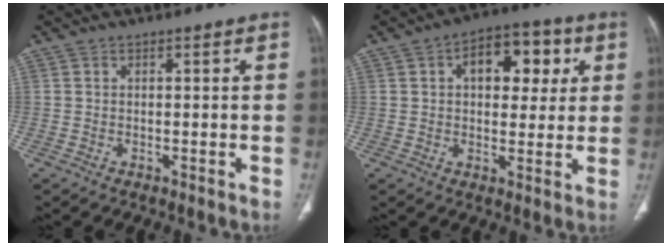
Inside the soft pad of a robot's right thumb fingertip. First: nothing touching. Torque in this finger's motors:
{"motor_torque": [0.56, 2.08, 0.88, -0.01, 0.05]}